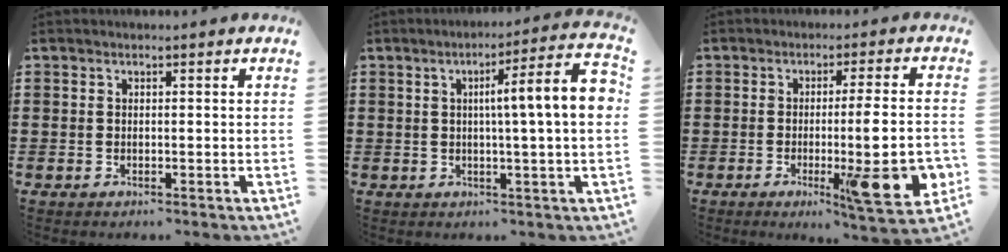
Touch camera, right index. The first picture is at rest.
{"total": 9.4, "force": [1.1, 0.1, 9.3], "torque": [-0.152, -0.008, 0.009]}
{"total": 11.7, "force": [-2.6, 1.2, 11.4], "torque": [-0.167, -0.014, -0.045]}